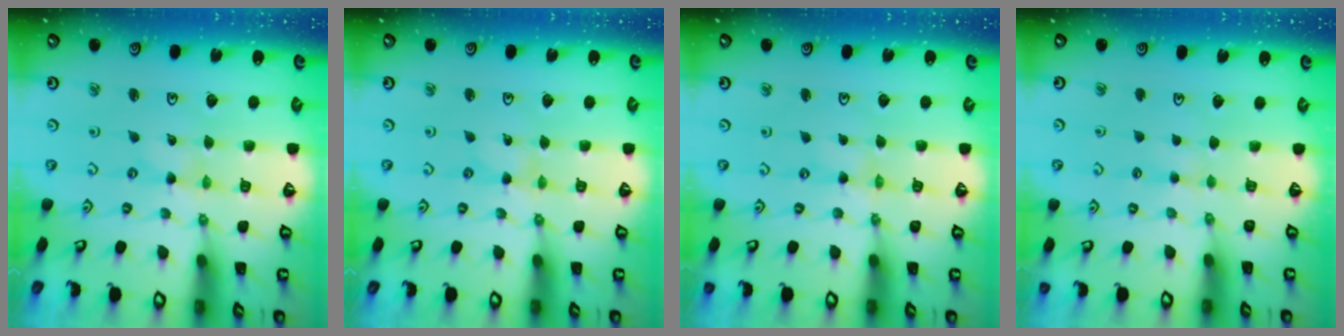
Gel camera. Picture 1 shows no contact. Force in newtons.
{"total": 0.0}
{"total": 0.0}
{"total": 1.1, "press": 1.1, "slide": 0.3}